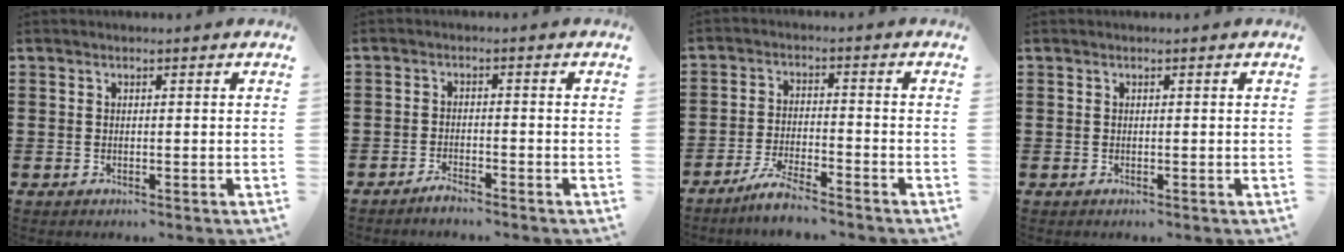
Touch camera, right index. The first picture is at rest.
{"total": 1.9, "force": [-1.8, 0.1, 0.5], "torque": [-0.012, 0.000, -0.034]}
{"total": 4.7, "force": [-4.3, 0.1, 1.8], "torque": [-0.046, -0.005, -0.085]}
{"total": 0.0}